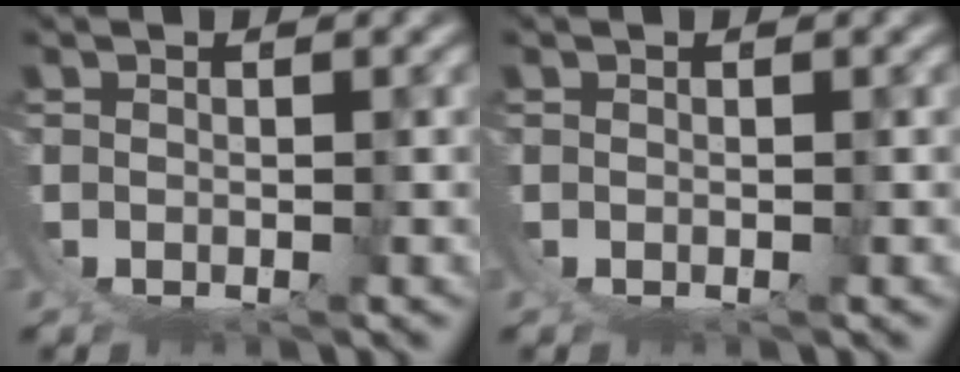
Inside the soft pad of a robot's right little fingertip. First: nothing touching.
{"total": 0.0}